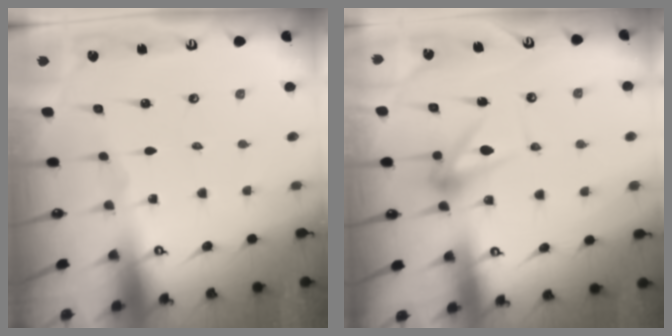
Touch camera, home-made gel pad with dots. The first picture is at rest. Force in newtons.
{"total": 9.6, "press": 9.6, "slide": 0.5}